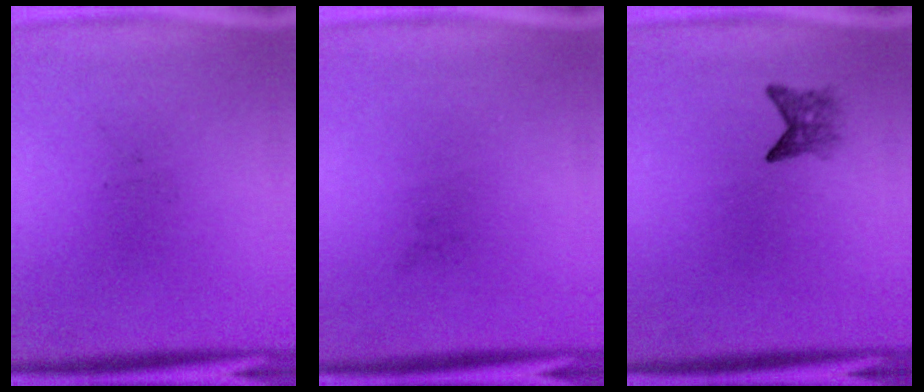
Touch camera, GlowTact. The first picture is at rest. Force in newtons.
{"total": 0.0}
{"total": 2.2}